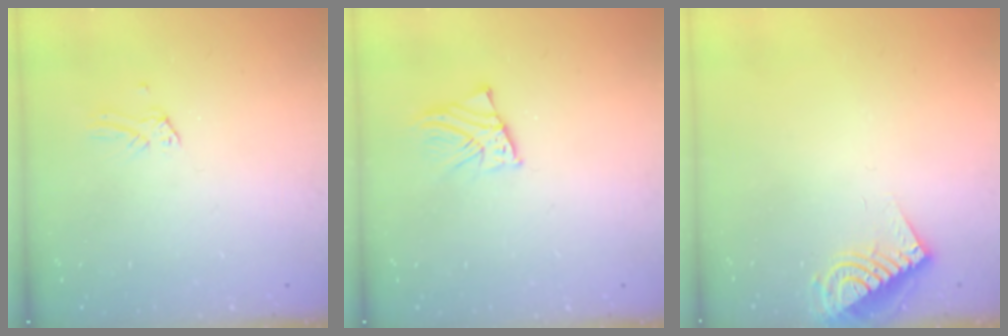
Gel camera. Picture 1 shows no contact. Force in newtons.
{"total": 2.1, "press": 2.1, "slide": 0.2}
{"total": 8.7, "press": 8.7, "slide": 0.8}